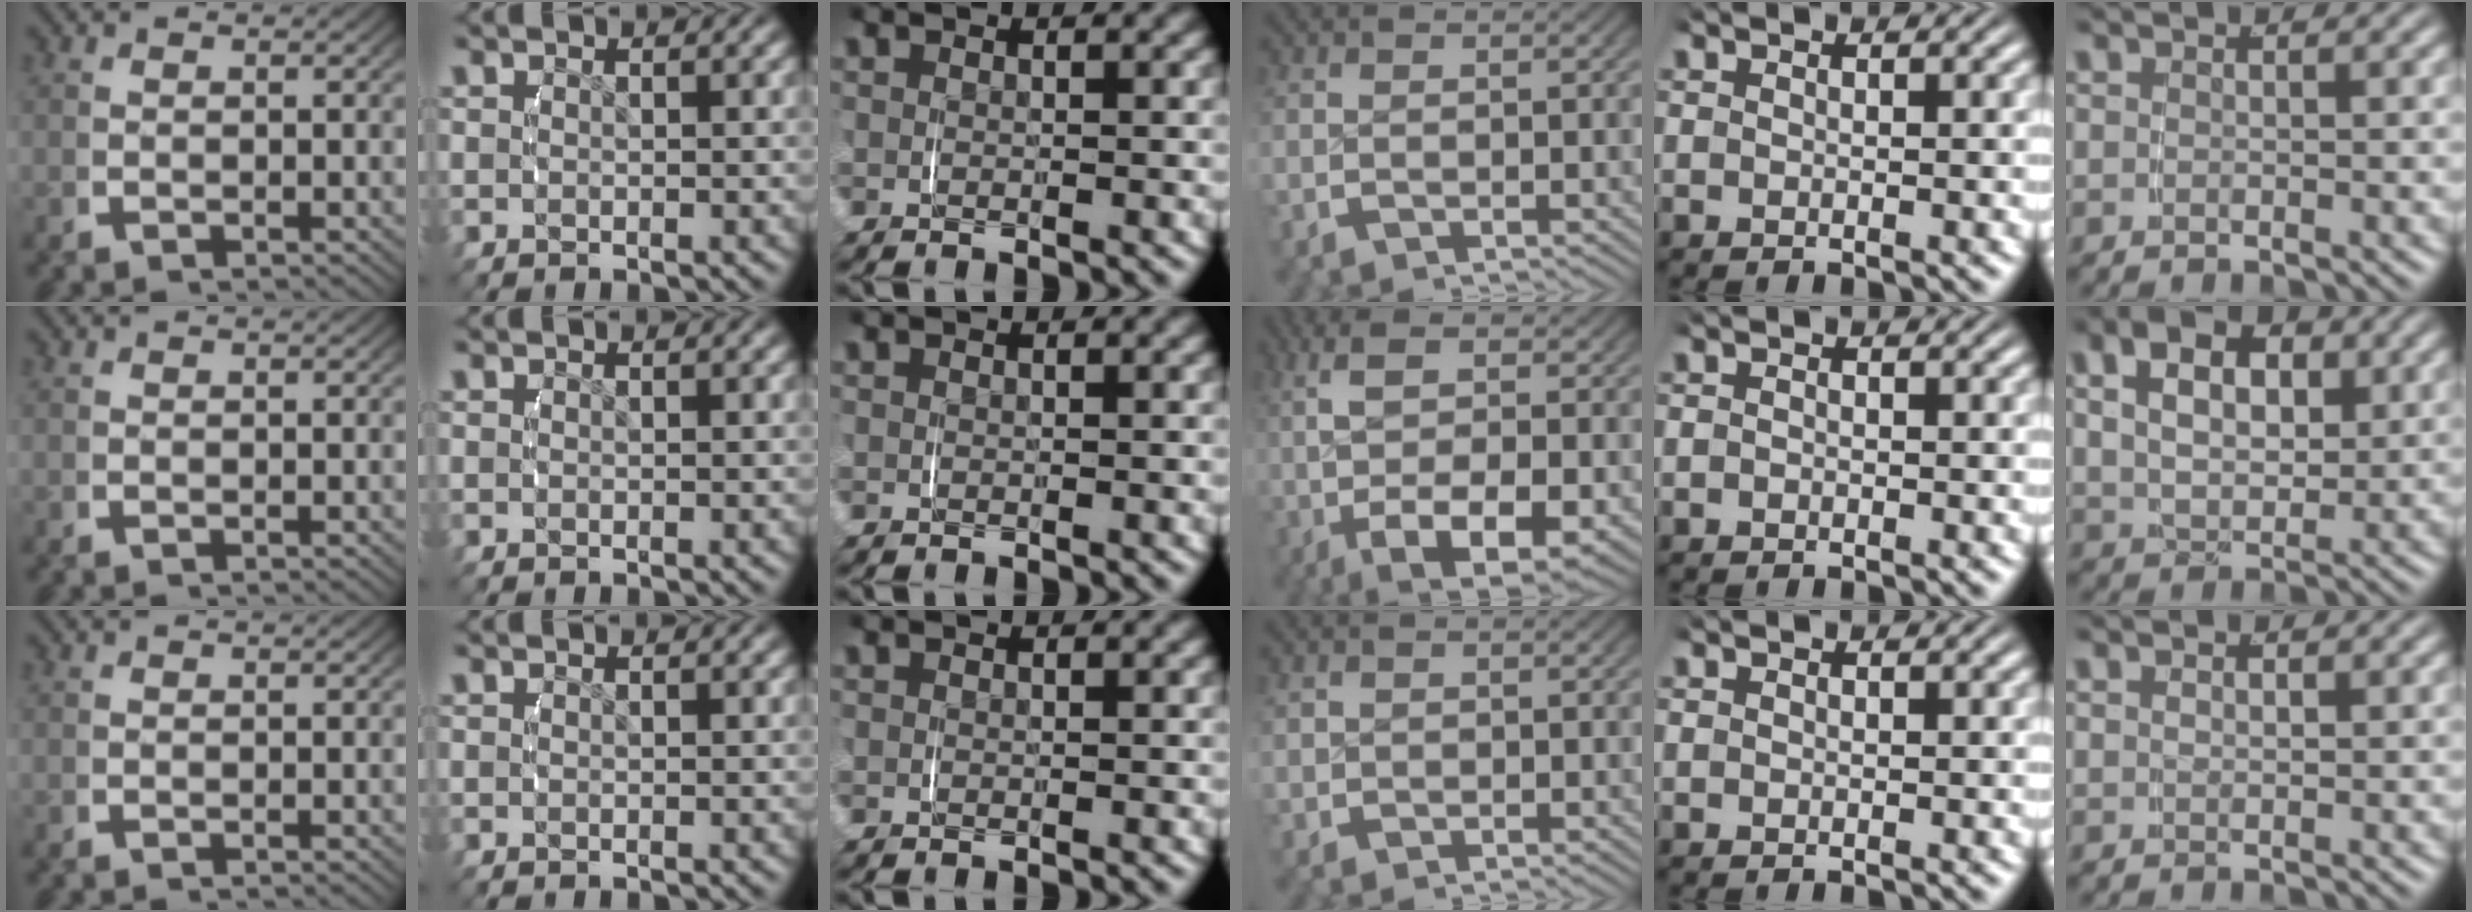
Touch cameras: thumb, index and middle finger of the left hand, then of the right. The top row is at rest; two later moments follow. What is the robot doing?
{"motion": "lift_and_place", "object": "scarf"}